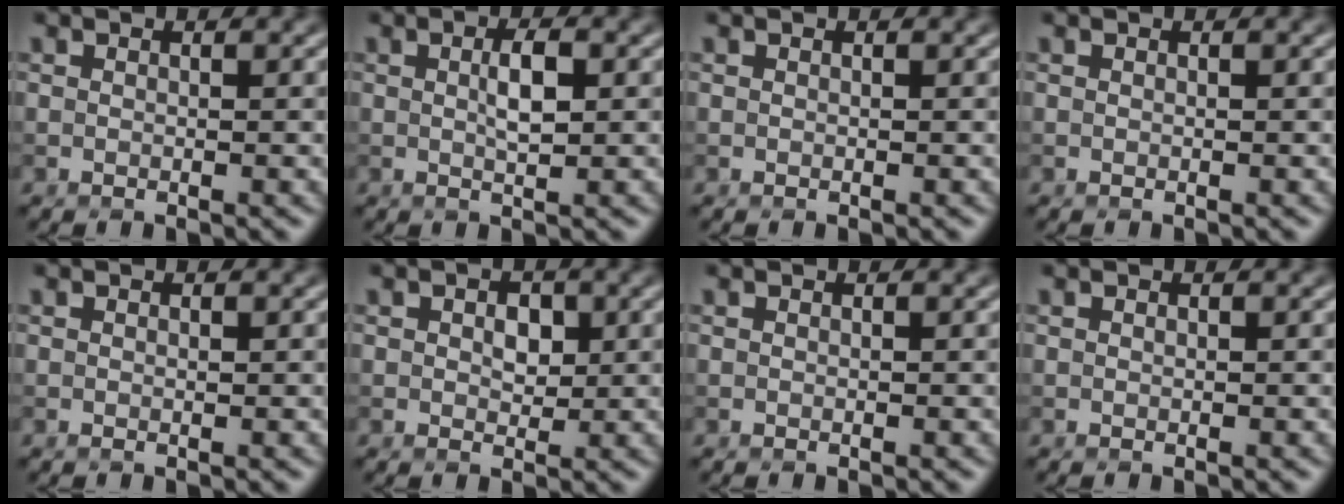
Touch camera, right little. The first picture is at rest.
{"total": 2.3, "force": [0.3, 0.6, 2.2], "torque": [-0.042, 0.004, 0.005]}
{"total": 0.0}
{"total": 0.0}
{"total": 0.0}
{"total": 1.9, "force": [0.5, 1.3, 1.4], "torque": [-0.019, -0.001, 0.006]}
{"total": 0.0}
{"total": 0.0}